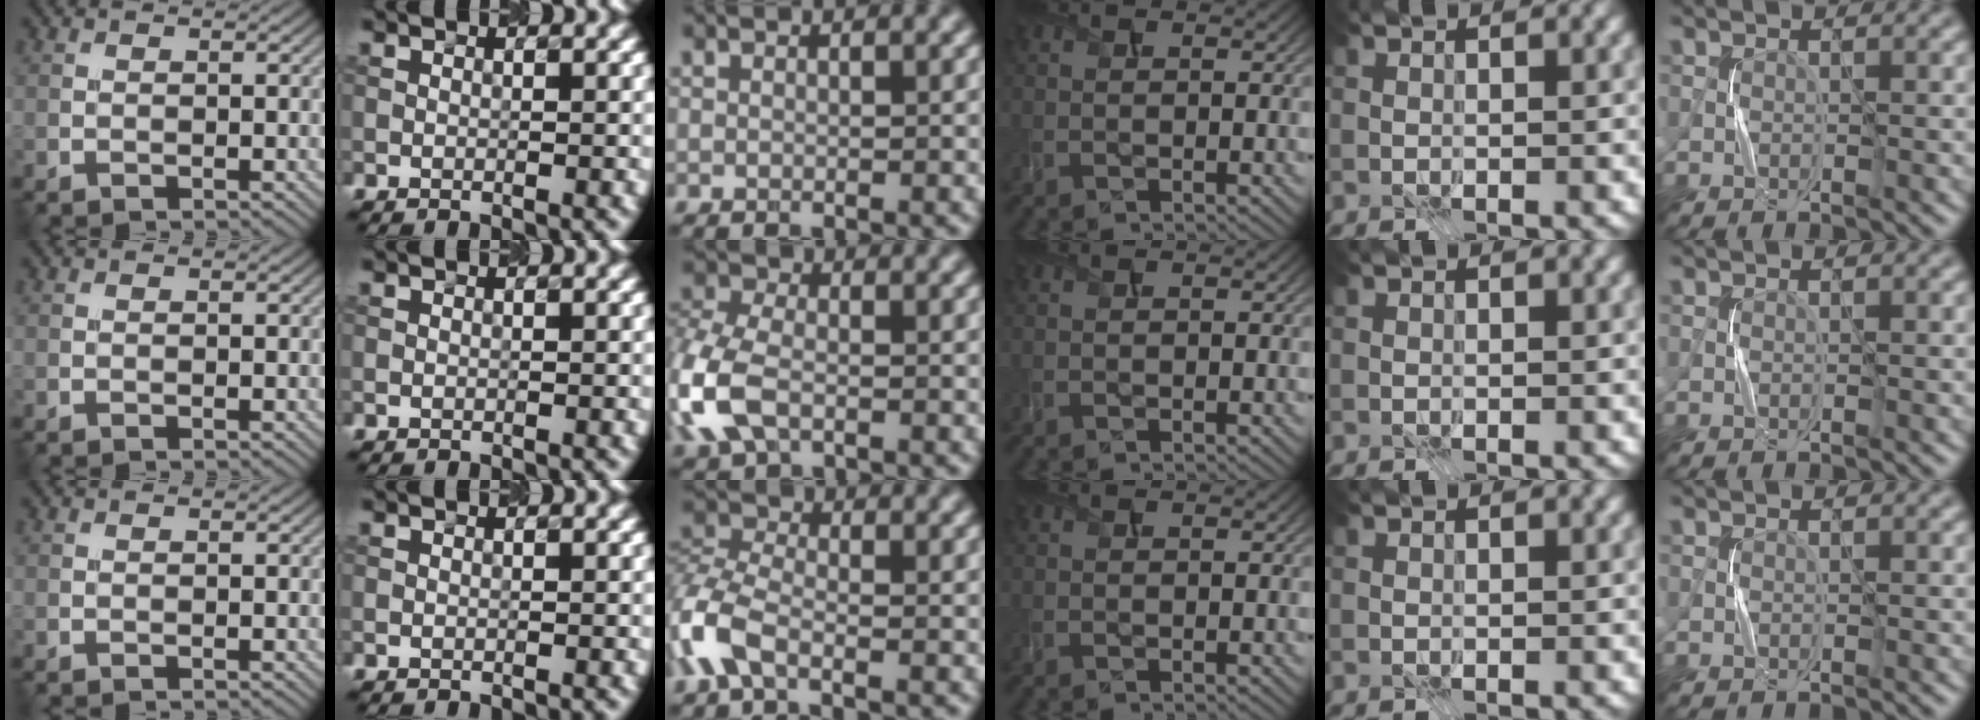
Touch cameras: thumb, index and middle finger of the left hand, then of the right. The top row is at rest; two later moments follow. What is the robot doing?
{"motion": "press", "object": "stapler"}